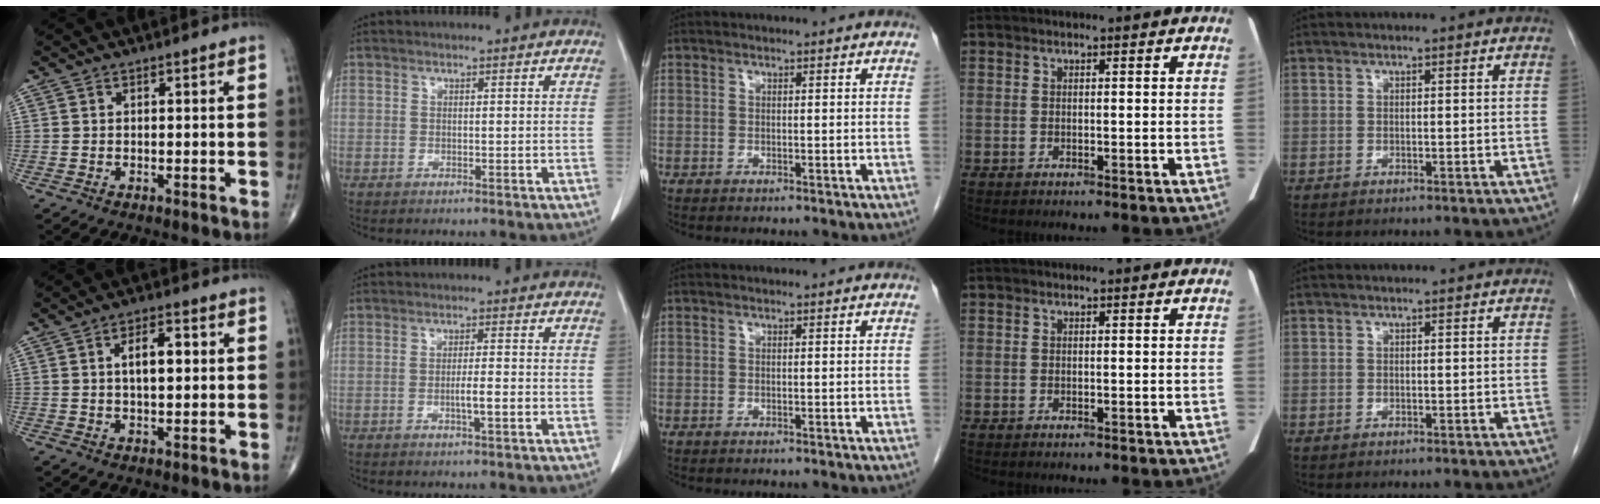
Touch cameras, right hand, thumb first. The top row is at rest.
{"thumb": {"total": 6.2, "force": [1.0, 2.9, 5.4], "torque": [-0.078, 0.007, 0.015]}, "index": {"total": 3.1, "force": [-0.9, 0.1, 2.9], "torque": [-0.050, -0.001, -0.013]}}